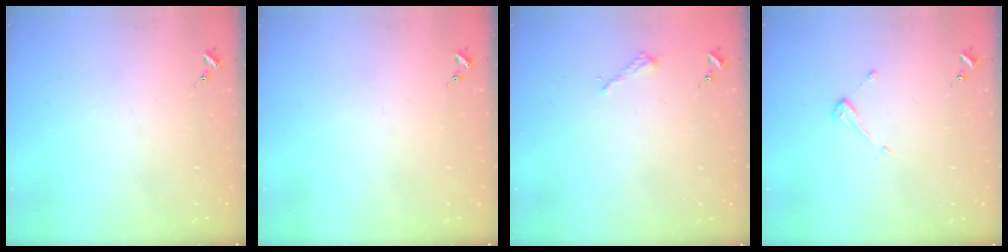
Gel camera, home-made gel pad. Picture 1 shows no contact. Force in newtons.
{"total": 0.0}
{"total": 2.2, "press": 2.2, "slide": 0.3}
{"total": 3.9, "press": 3.9, "slide": 0.4}